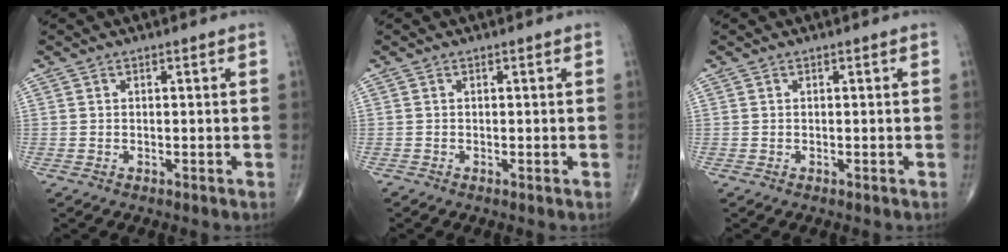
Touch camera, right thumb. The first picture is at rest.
{"total": 0.0}
{"total": 0.0}